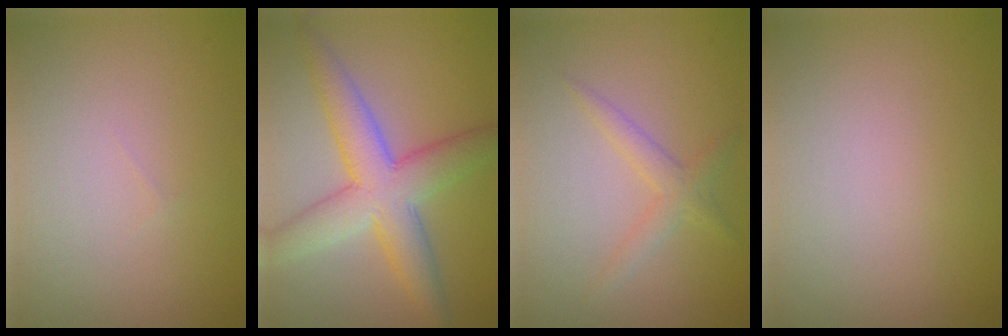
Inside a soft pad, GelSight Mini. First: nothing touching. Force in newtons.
{"total": 6.8, "press": 6.8, "slide": 0.3}
{"total": 1.9, "press": 1.9, "slide": 0.0}
{"total": 0.0}